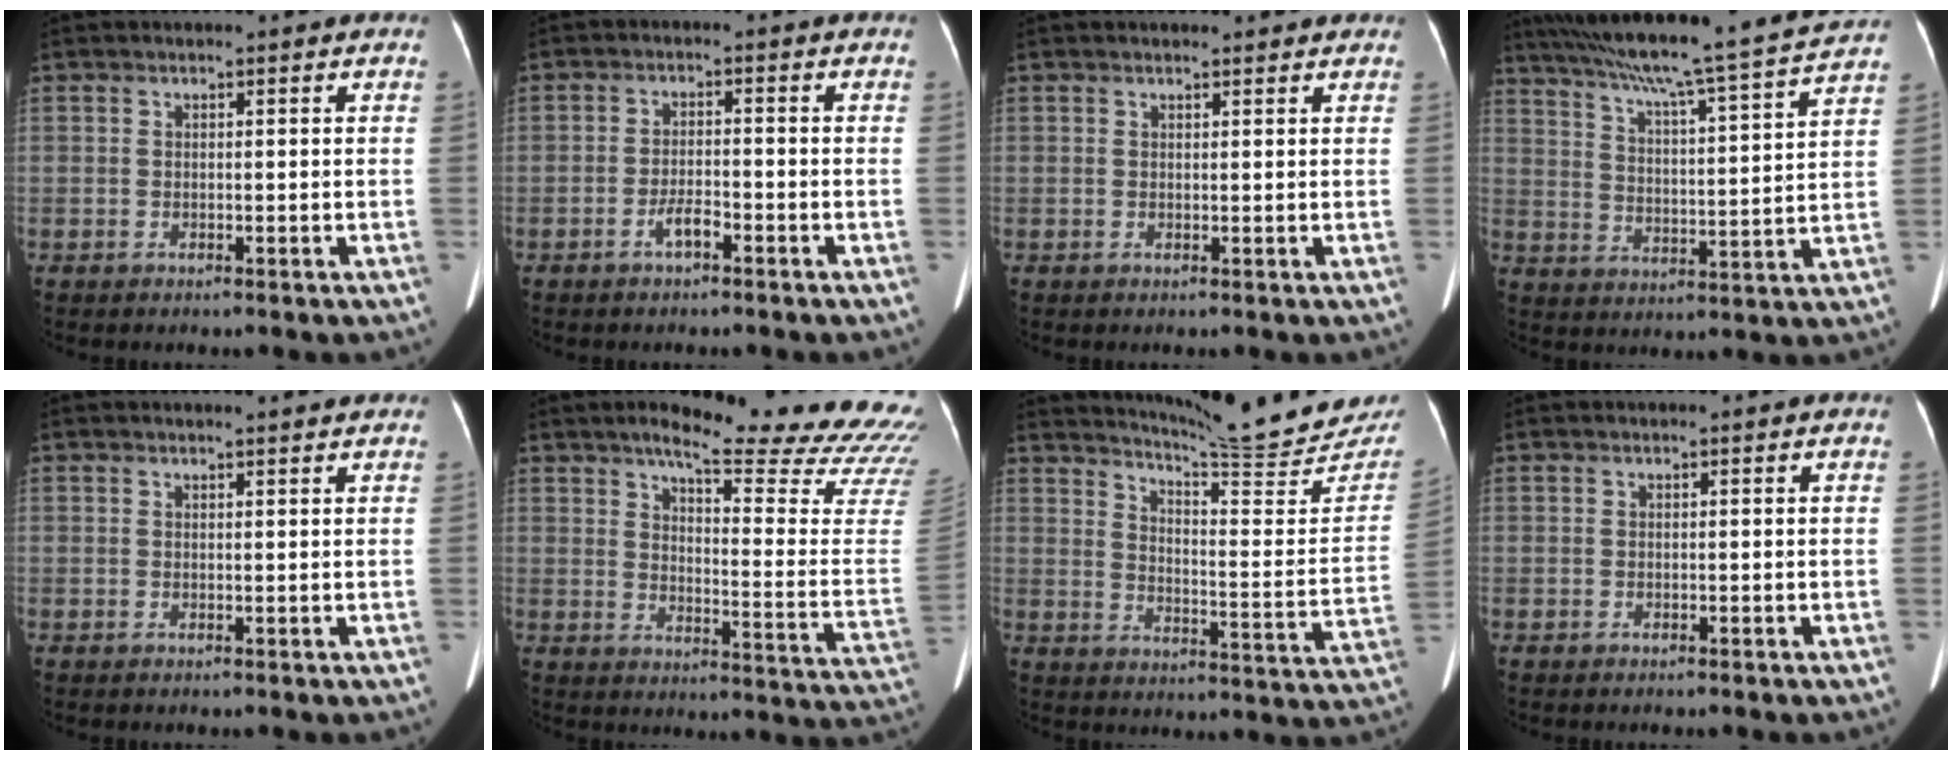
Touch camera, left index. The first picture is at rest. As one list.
[{"total": 2.5, "force": [-1.6, 0.6, 1.8], "torque": [-0.034, 0.001, -0.031]}, {"total": 3.1, "force": [2.9, 0.7, 0.9], "torque": [-0.012, 0.014, 0.032]}, {"total": 22.7, "force": [19.9, -1.4, 10.8], "torque": [-0.187, -0.017, 0.280]}, {"total": 2.4, "force": [2.3, 0.0, 0.8], "torque": [-0.012, 0.004, 0.027]}, {"total": 24.6, "force": [21.9, 1.6, 11.1], "torque": [-0.145, -0.112, 0.253]}, {"total": 20.7, "force": [19.7, 0.4, 6.5], "torque": [-0.098, -0.097, 0.249]}, {"total": 0.0}]